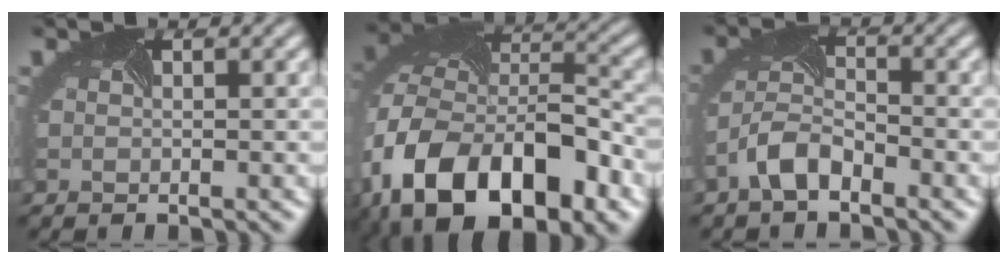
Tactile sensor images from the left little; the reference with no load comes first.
{"total": 15.9, "force": [-7.6, 9.7, 9.9], "torque": [-0.192, -0.016, -0.128]}
{"total": 3.1, "force": [-2.4, 1.4, 1.4], "torque": [-0.040, 0.012, -0.055]}